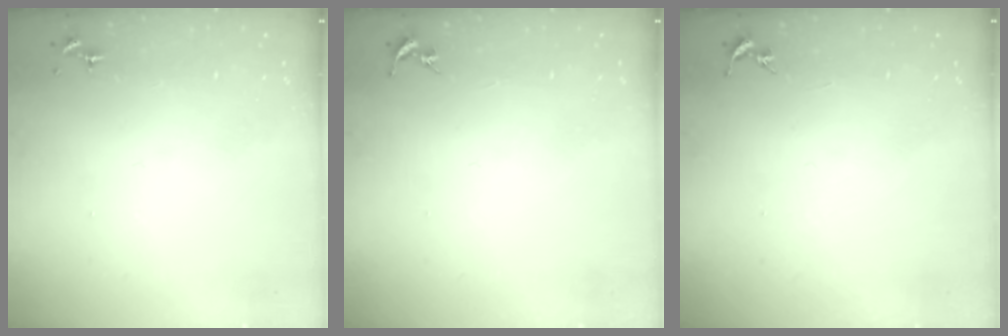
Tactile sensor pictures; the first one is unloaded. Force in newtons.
{"total": 0.0}
{"total": 0.0}